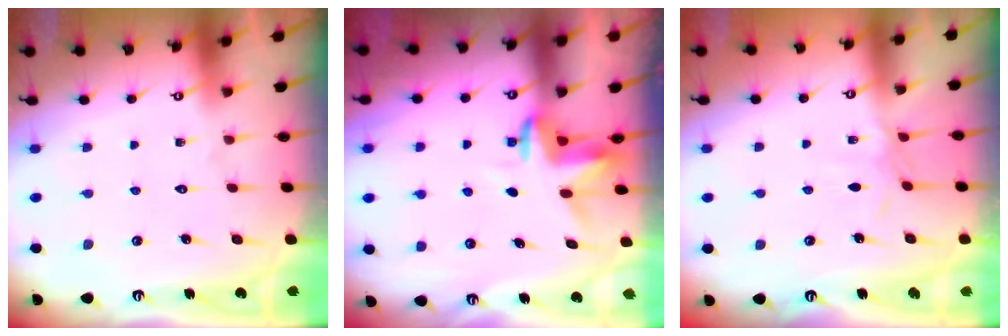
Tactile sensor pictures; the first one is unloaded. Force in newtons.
{"total": 3.6, "press": 3.6, "slide": 0.2}
{"total": 2.7, "press": 2.7, "slide": 0.3}